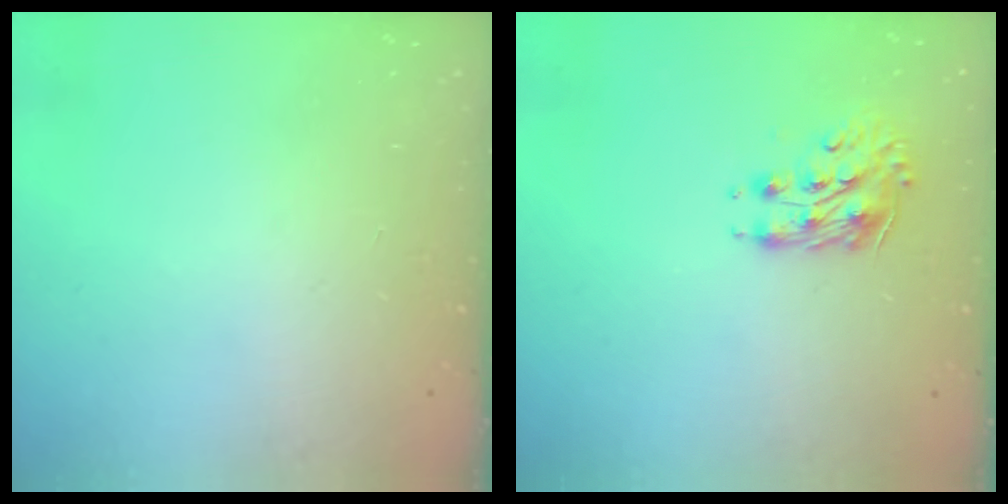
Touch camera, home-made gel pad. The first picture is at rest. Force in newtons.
{"total": 9.4, "press": 9.4, "slide": 0.9}